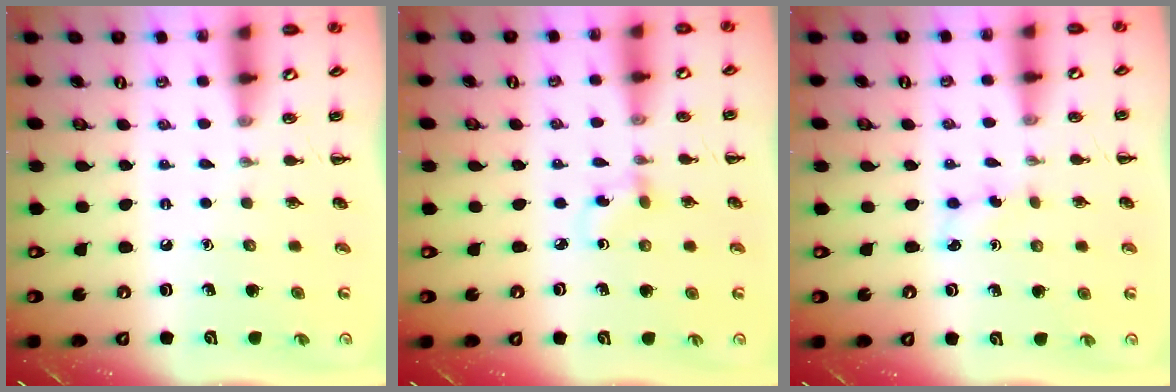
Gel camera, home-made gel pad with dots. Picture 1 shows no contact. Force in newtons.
{"total": 1.9, "press": 1.7, "slide": 0.7}
{"total": 2.6, "press": 2.5, "slide": 0.8}